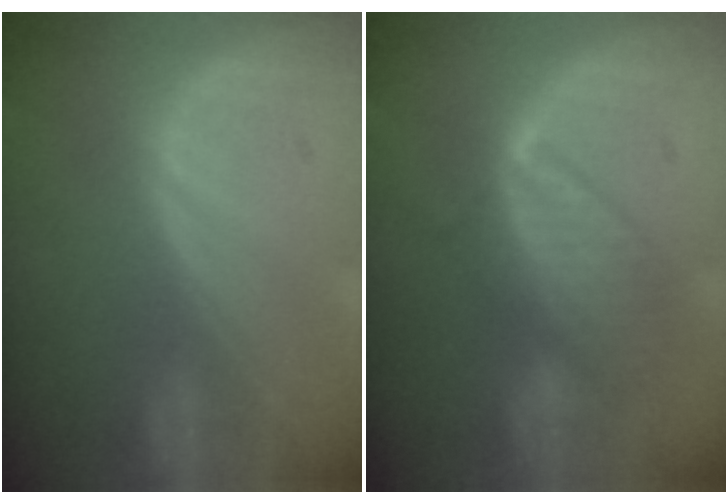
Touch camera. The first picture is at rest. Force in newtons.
{"total": 8.2, "press": 7.1, "slide": 4.2}